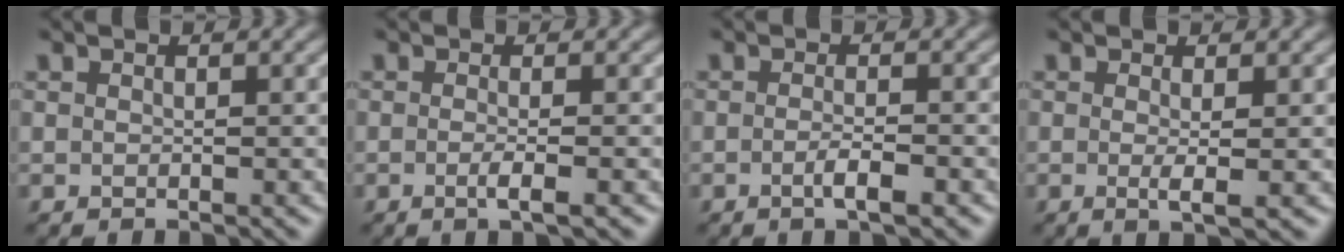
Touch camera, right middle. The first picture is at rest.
{"total": 1.8, "force": [-0.6, 0.5, 1.6], "torque": [-0.024, -0.004, -0.014]}
{"total": 2.1, "force": [-1.0, 0.5, 1.8], "torque": [-0.028, 0.001, -0.017]}
{"total": 1.5, "force": [-0.1, 0.1, 1.5], "torque": [-0.029, -0.008, -0.001]}